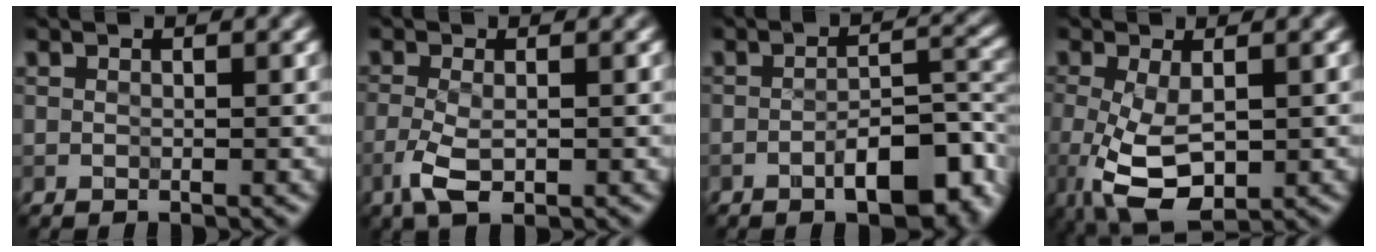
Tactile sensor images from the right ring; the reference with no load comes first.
{"total": 2.9, "force": [-1.6, 0.9, 2.3], "torque": [-0.055, -0.009, -0.028]}
{"total": 6.8, "force": [-3.5, 2.4, 5.4], "torque": [-0.073, 0.008, -0.052]}
{"total": 5.2, "force": [-1.1, 2.3, 4.6], "torque": [-0.108, -0.012, -0.013]}